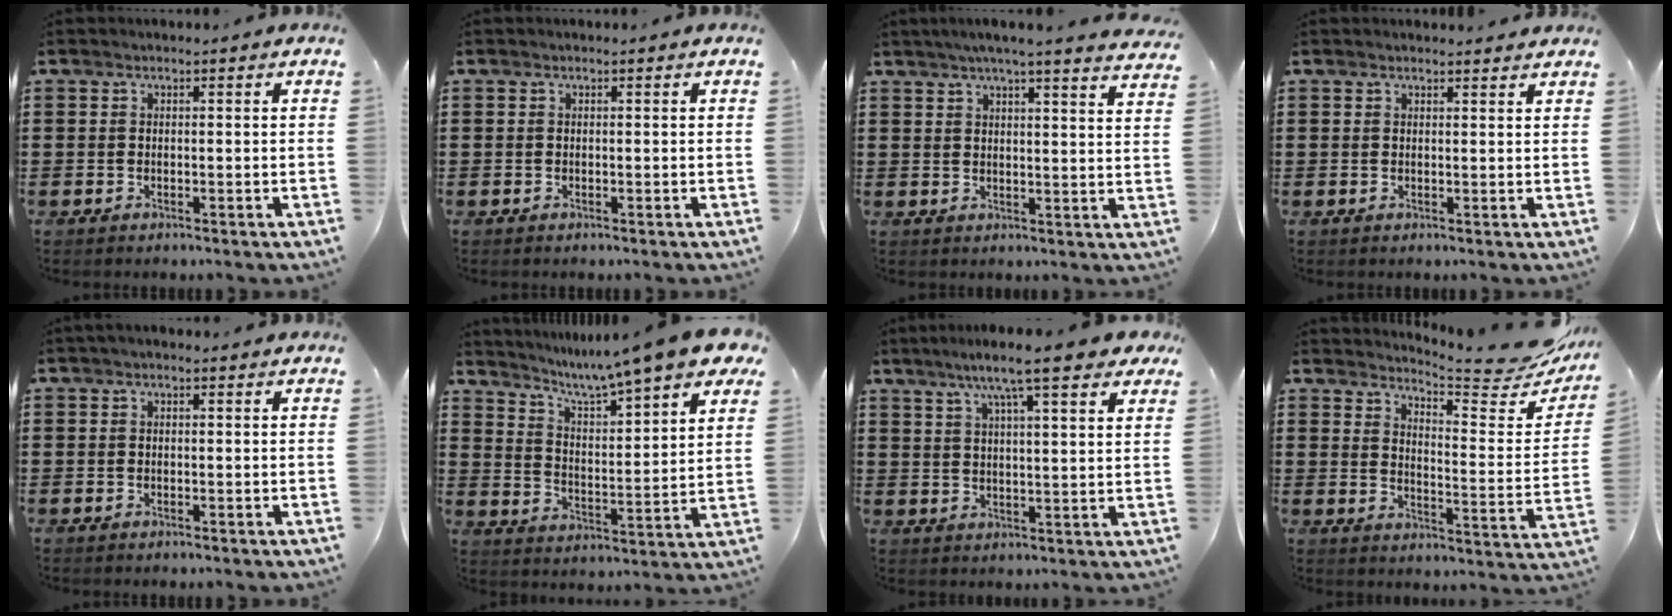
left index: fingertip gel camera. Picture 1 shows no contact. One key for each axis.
{"total": 0.0}
{"total": 4.4, "fx": 3.9, "fy": -0.9, "fz": 1.8, "tx": -0.049, "ty": -0.016, "tz": 0.068}
{"total": 1.4, "fx": 1.3, "fy": 0.1, "fz": 0.3, "tx": -0.009, "ty": 0.000, "tz": 0.026}
{"total": 0.6, "fx": 0.1, "fy": 0.4, "fz": 0.5, "tx": -0.008, "ty": 0.004, "tz": 0.001}
{"total": 8.5, "fx": 7.4, "fy": -0.9, "fz": 4.1, "tx": -0.101, "ty": -0.053, "tz": 0.117}
{"total": 9.4, "fx": 6.9, "fy": 1.1, "fz": 6.3, "tx": -0.126, "ty": -0.013, "tz": 0.116}
{"total": 6.6, "fx": 6.3, "fy": -0.1, "fz": 2.1, "tx": -0.046, "ty": -0.060, "tz": 0.103}